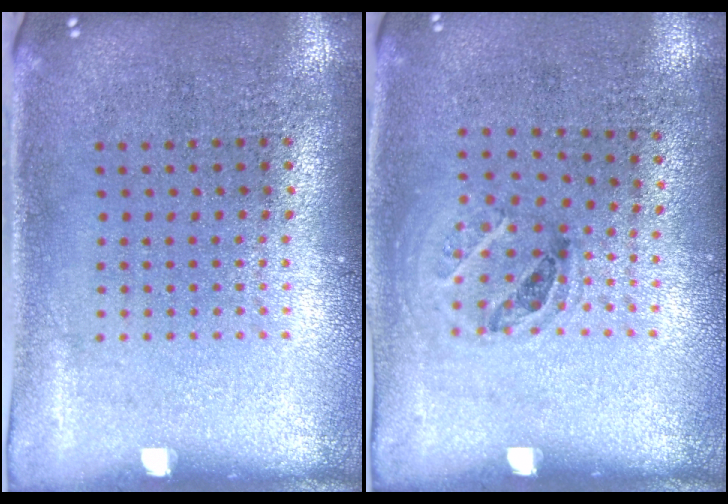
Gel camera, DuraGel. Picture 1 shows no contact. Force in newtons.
{"total": 1.0, "press": 0.7, "slide": 0.7}